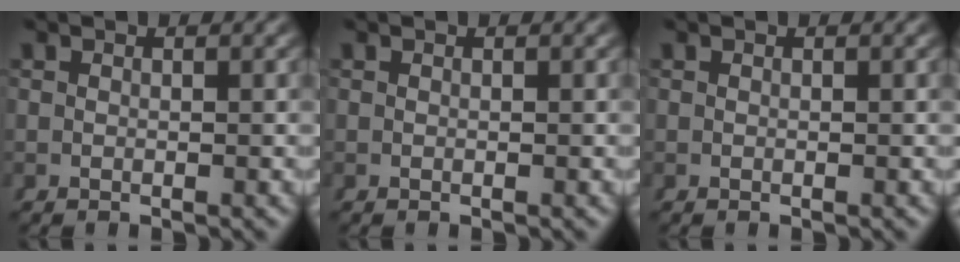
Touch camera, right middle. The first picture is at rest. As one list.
[{"total": 0.0}, {"total": 0.0}]